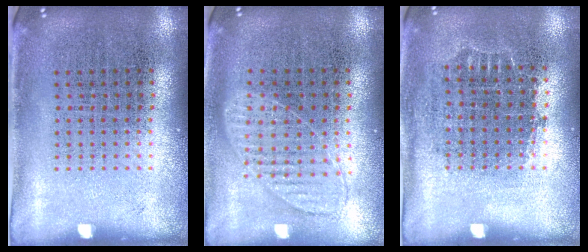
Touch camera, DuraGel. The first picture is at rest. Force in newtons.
{"total": 0.9, "press": 0.9, "slide": 0.2}
{"total": 0.7, "press": 0.7, "slide": 0.2}